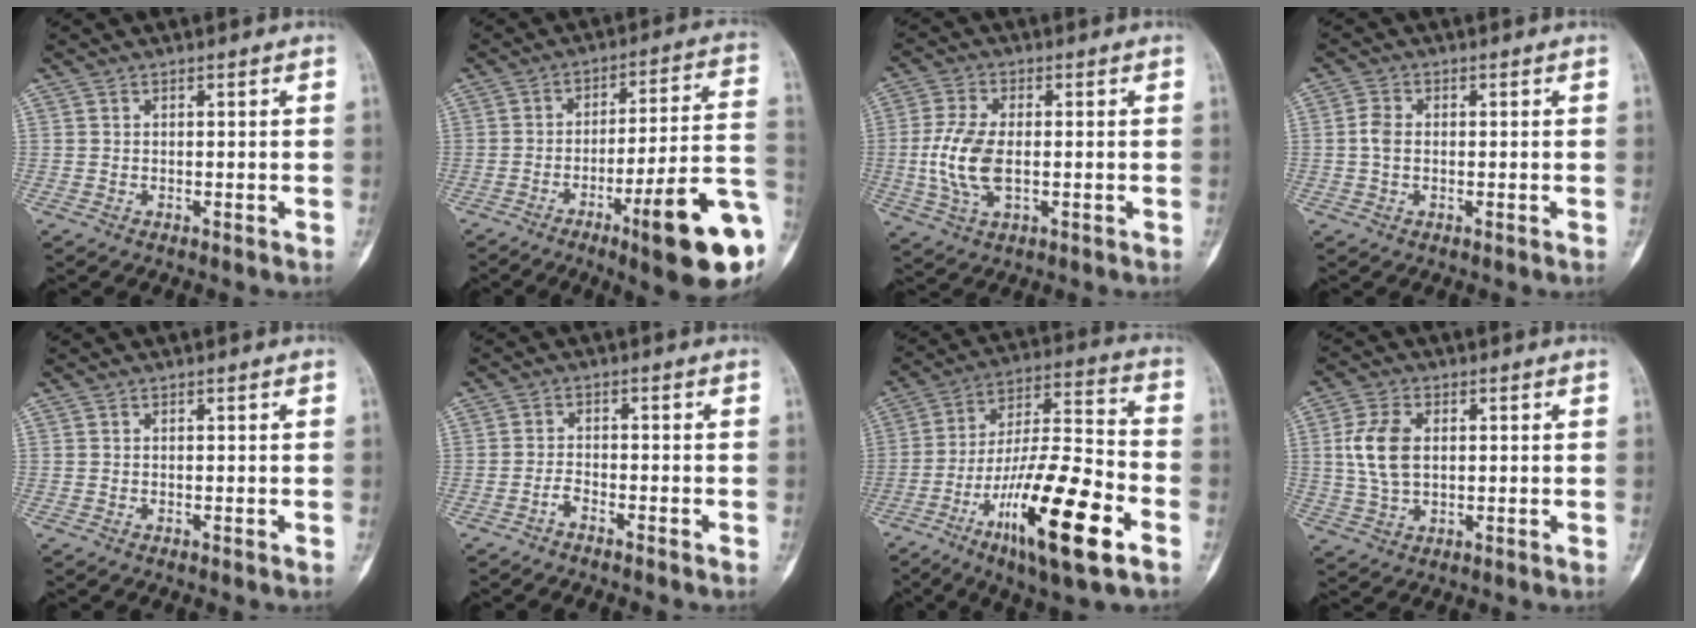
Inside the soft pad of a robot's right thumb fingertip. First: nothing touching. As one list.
[{"total": 20.1, "force": [-7.8, 3.0, 18.2], "torque": [-0.201, 0.033, -0.107]}, {"total": 9.5, "force": [-0.8, 4.9, 8.2], "torque": [-0.178, -0.001, -0.016]}, {"total": 2.9, "force": [-0.1, 2.0, 2.1], "torque": [-0.042, 0.005, -0.007]}, {"total": 0.0}, {"total": 2.0, "force": [-1.7, 0.4, 0.9], "torque": [-0.023, 0.017, -0.033]}, {"total": 22.6, "force": [-10.3, 5.2, 19.5], "torque": [-0.365, 0.044, -0.173]}, {"total": 8.2, "force": [1.1, 5.2, 6.3], "torque": [-0.129, 0.004, 0.025]}]